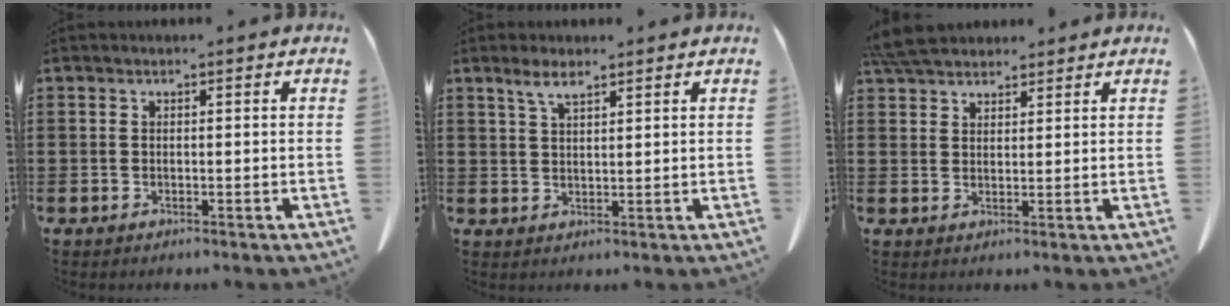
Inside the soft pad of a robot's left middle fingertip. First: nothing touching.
{"total": 3.4, "force": [2.3, 0.7, 2.4], "torque": [-0.052, 0.003, 0.041]}
{"total": 5.5, "force": [5.0, 1.4, 1.8], "torque": [-0.048, -0.005, 0.097]}